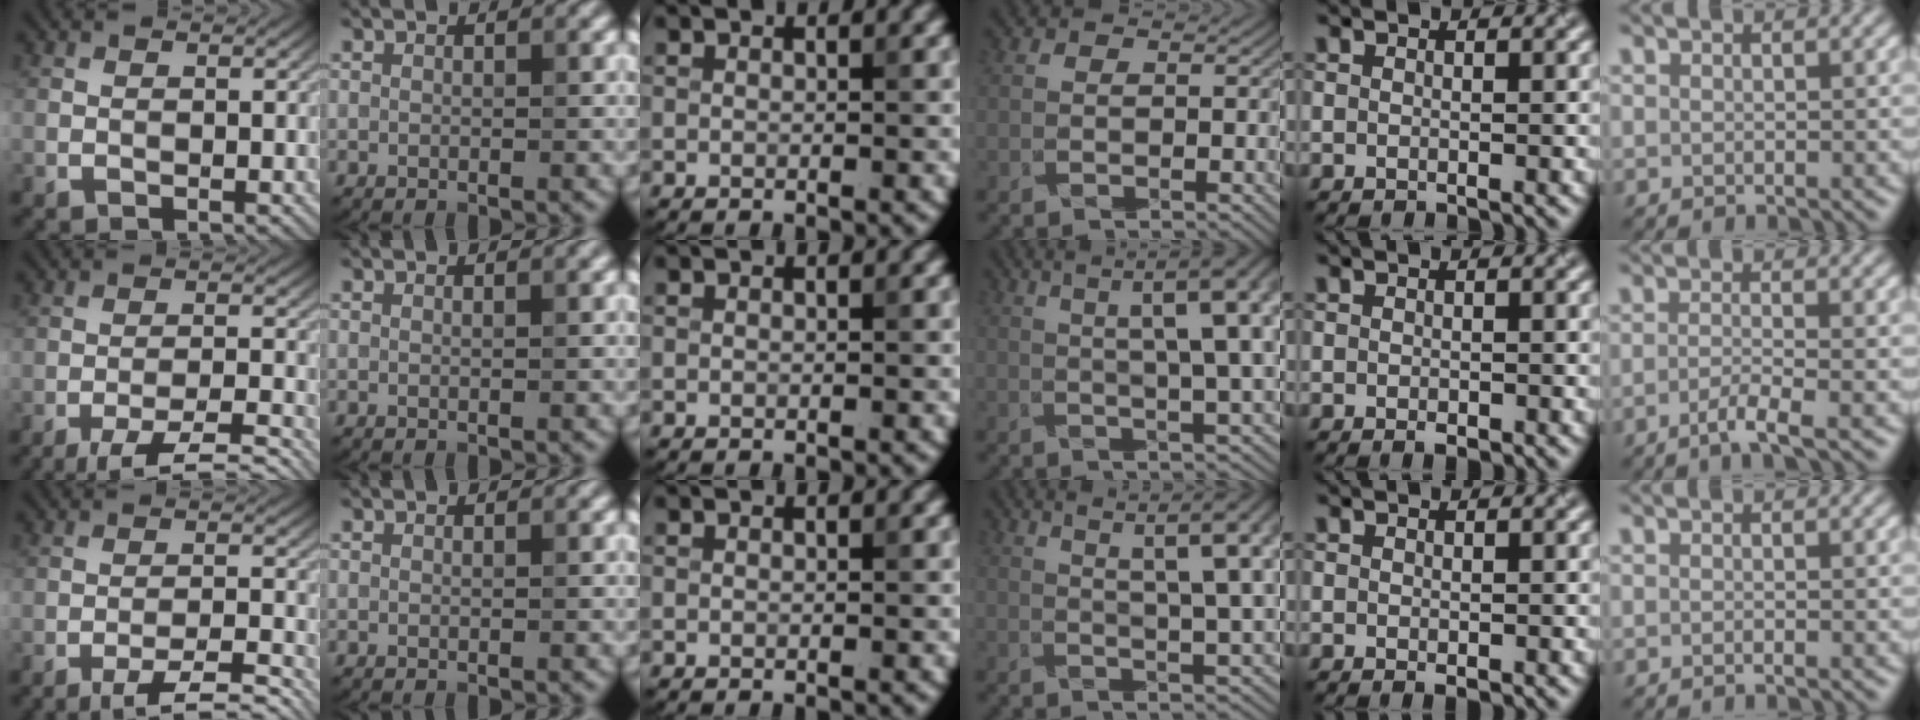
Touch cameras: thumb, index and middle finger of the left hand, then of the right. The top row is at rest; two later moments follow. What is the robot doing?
{"motion": "pour", "object": "sugar"}